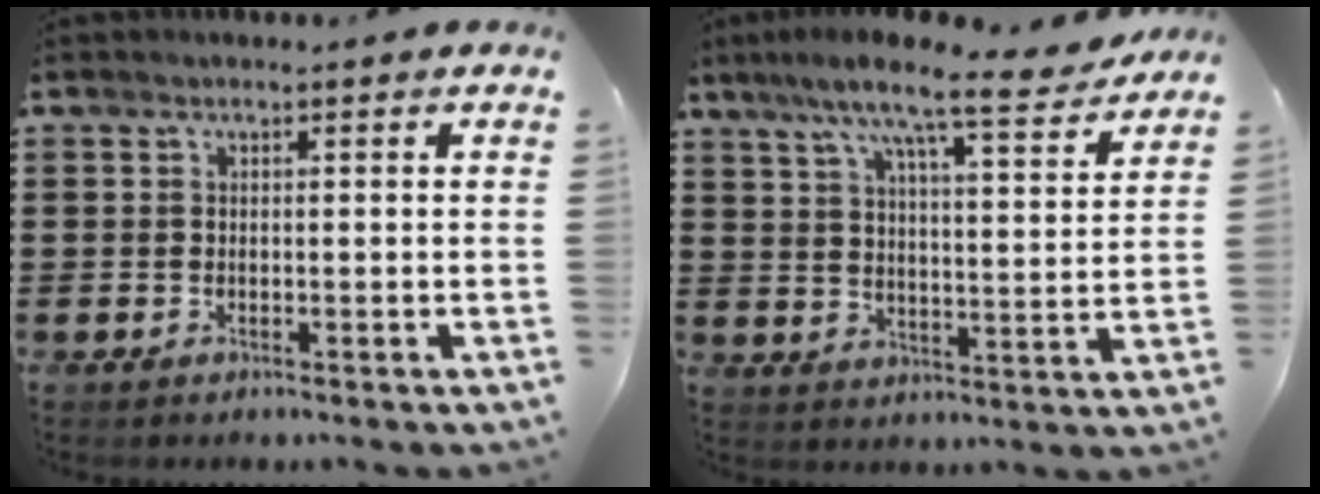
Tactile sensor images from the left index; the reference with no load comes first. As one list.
[{"total": 10.3, "force": [8.3, 0.7, 6.1], "torque": [-0.129, -0.042, 0.136]}]